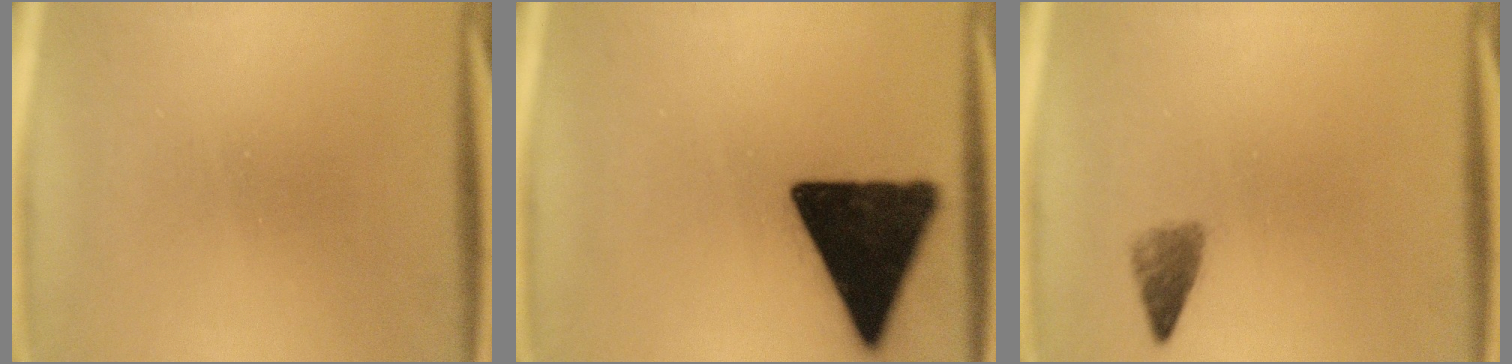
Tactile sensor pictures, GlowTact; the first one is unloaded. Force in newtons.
{"total": 14.3}
{"total": 2.2}